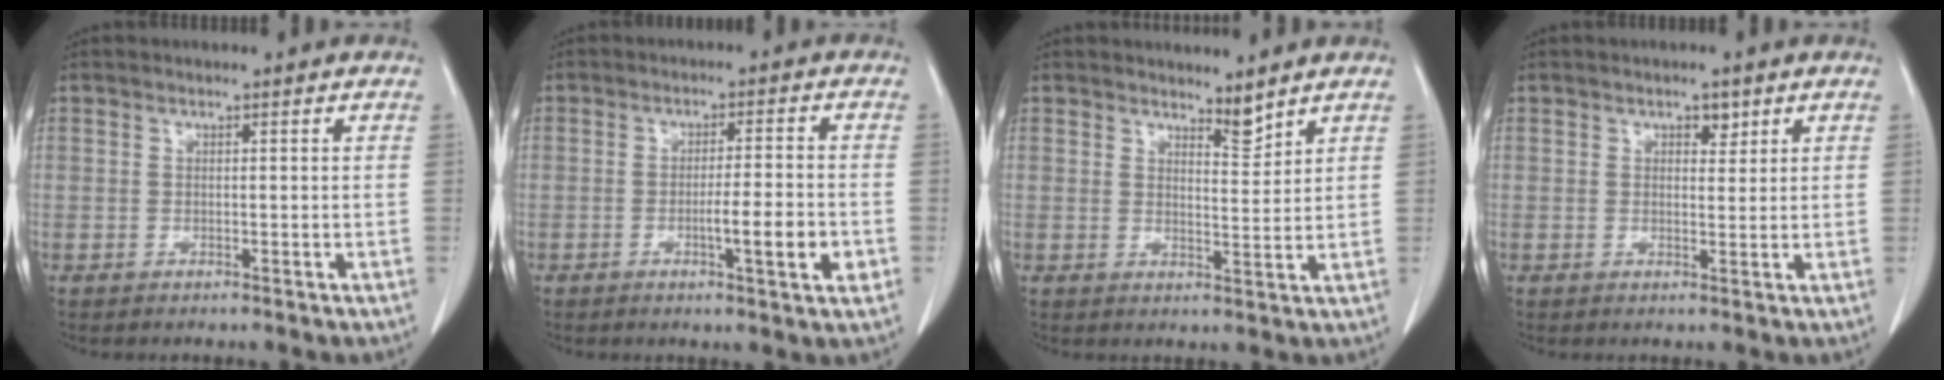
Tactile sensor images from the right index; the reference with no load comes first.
{"total": 6.9, "force": [-2.1, 0.2, 6.6], "torque": [-0.097, -0.006, -0.031]}
{"total": 2.7, "force": [2.6, 0.3, 0.8], "torque": [-0.013, -0.011, 0.045]}
{"total": 2.0, "force": [1.1, 1.1, 1.1], "torque": [-0.014, 0.000, 0.017]}